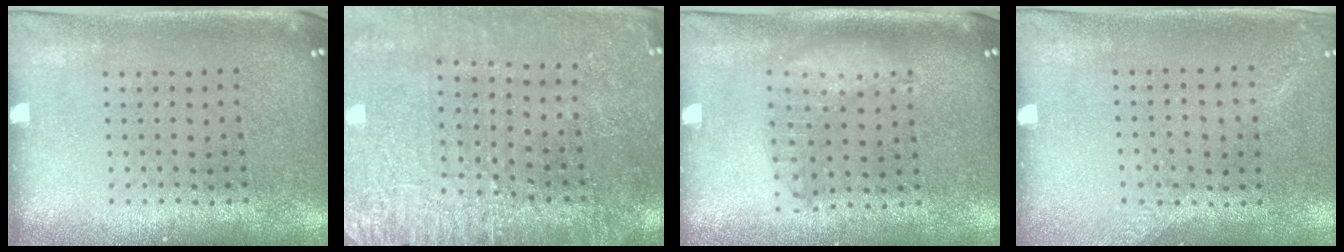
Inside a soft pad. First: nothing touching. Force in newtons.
{"total": 2.8, "press": 2.8, "slide": 0.3}
{"total": 1.2, "press": 1.2, "slide": 0.3}
{"total": 1.3, "press": 1.0, "slide": 0.7}